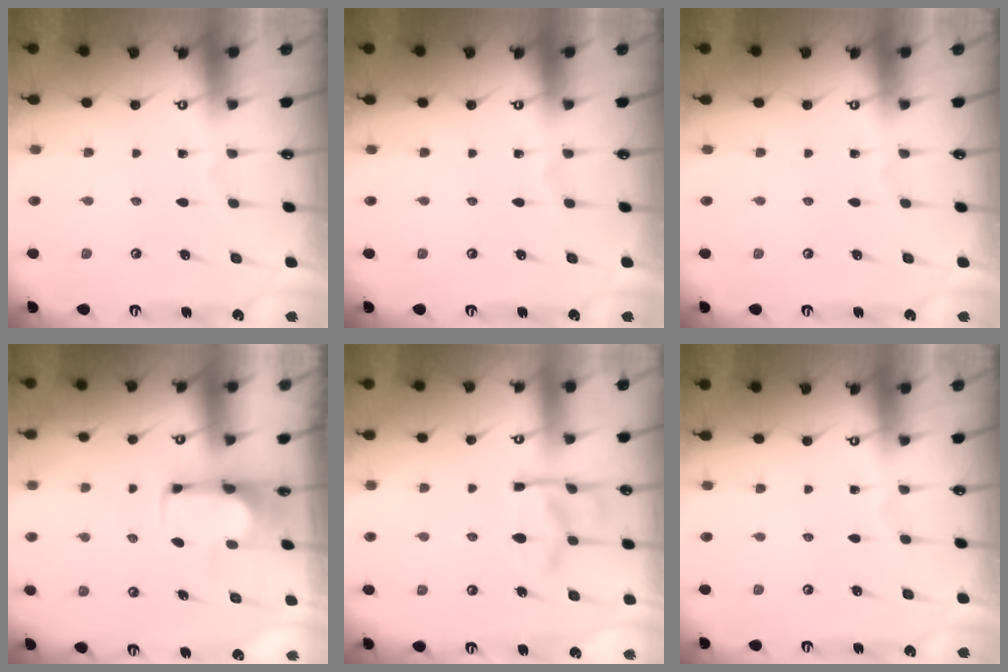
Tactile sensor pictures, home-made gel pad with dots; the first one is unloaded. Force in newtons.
{"total": 0.0}
{"total": 0.0}
{"total": 3.3, "press": 3.3, "slide": 0.4}
{"total": 11.8, "press": 11.8, "slide": 1.2}
{"total": 0.0}